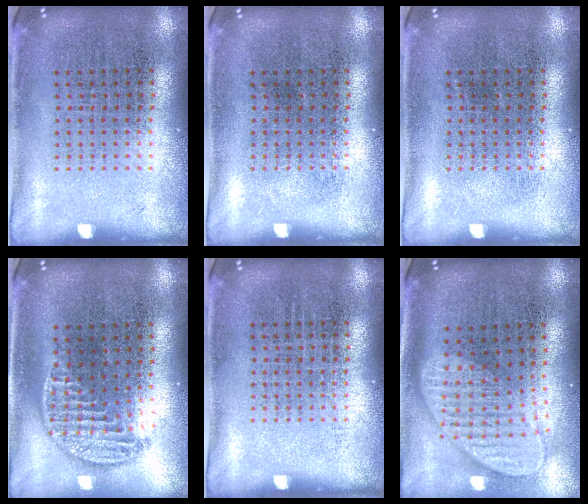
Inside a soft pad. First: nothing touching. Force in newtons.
{"total": 0.0}
{"total": 0.0}
{"total": 1.2, "press": 1.0, "slide": 0.6}
{"total": 0.0}
{"total": 2.0, "press": 1.6, "slide": 1.2}